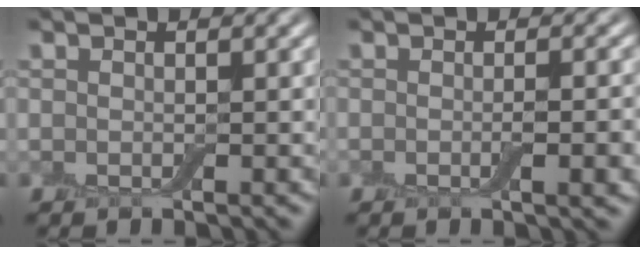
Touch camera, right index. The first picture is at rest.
{"total": 2.8, "force": [-0.6, 0.6, 2.6], "torque": [-0.037, -0.002, -0.010]}